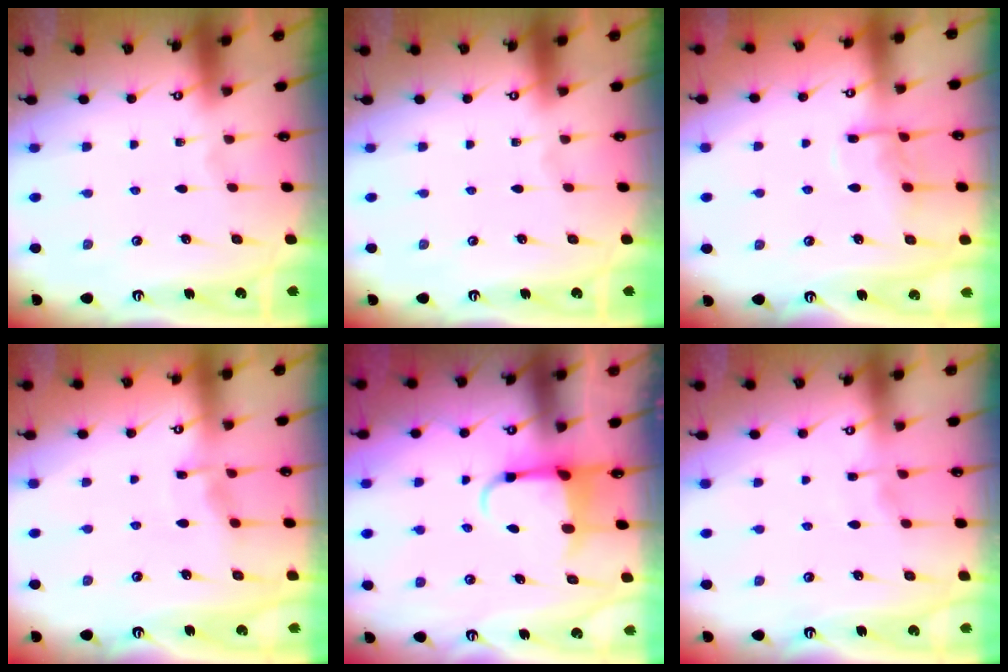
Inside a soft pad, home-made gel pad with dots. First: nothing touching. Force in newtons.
{"total": 0.0}
{"total": 9.5, "press": 9.4, "slide": 1.0}
{"total": 6.0, "press": 6.0, "slide": 0.6}
{"total": 4.0, "press": 3.8, "slide": 1.1}
{"total": 1.7, "press": 1.7, "slide": 0.4}